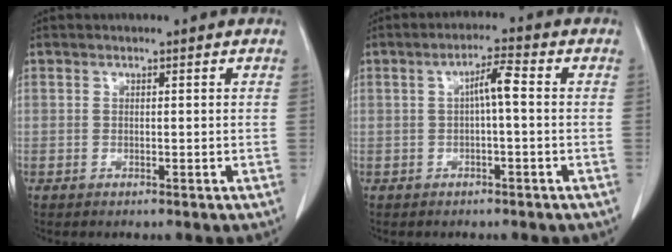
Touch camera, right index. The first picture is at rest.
{"total": 3.7, "force": [0.1, 0.3, 3.7], "torque": [-0.062, 0.012, 0.002]}